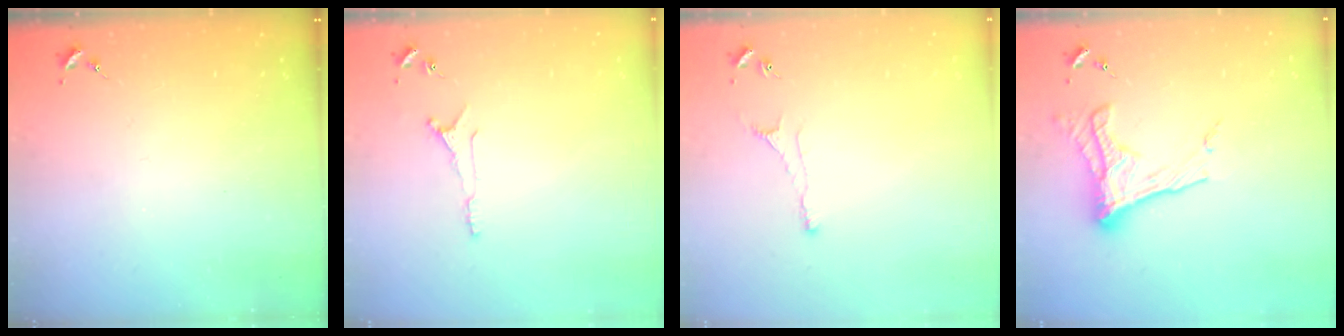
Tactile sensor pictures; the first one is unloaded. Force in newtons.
{"total": 6.7, "press": 6.6, "slide": 0.8}
{"total": 3.5, "press": 3.4, "slide": 0.6}
{"total": 14.8, "press": 14.7, "slide": 1.3}